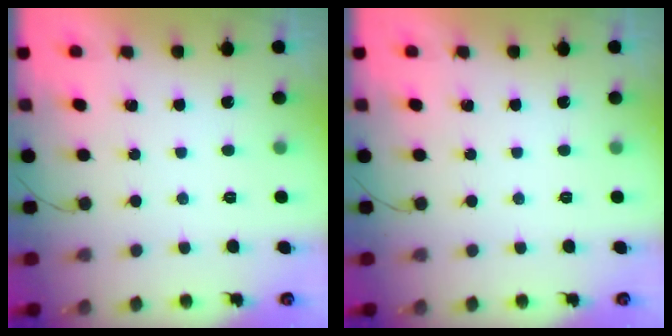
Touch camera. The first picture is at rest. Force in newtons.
{"total": 0.0}